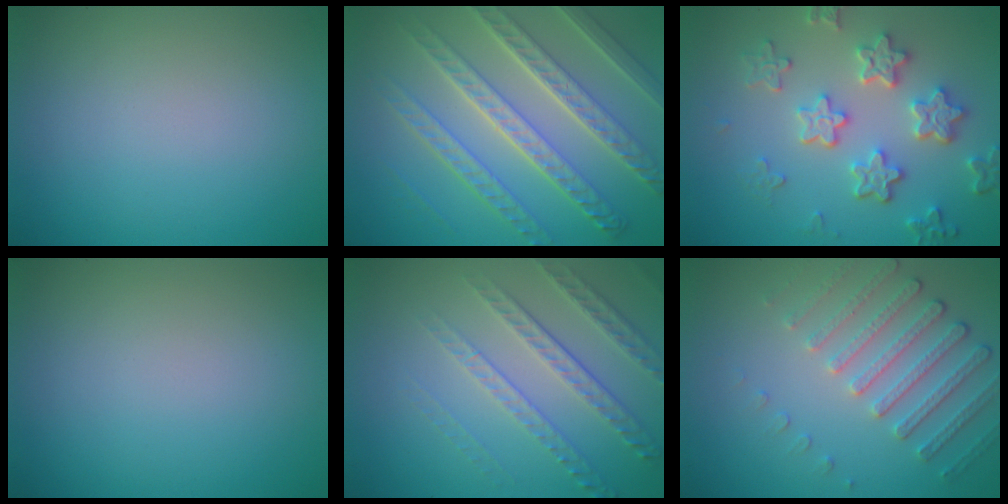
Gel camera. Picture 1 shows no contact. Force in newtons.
{"total": 8.2, "press": 6.4, "slide": 5.1}
{"total": 4.7, "press": 4.1, "slide": 2.3}
{"total": 0.0}
{"total": 4.8, "press": 3.4, "slide": 3.5}
{"total": 4.5, "press": 3.5, "slide": 2.9}